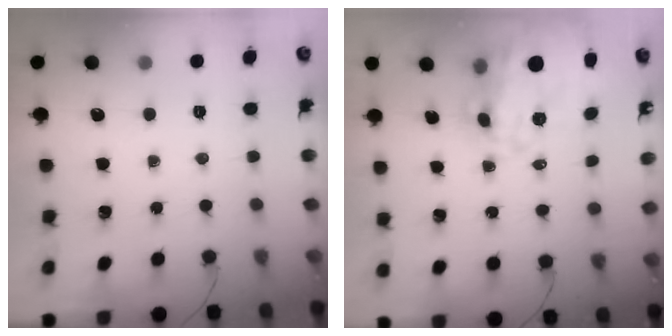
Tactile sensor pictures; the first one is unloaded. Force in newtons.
{"total": 14.0, "press": 13.4, "slide": 4.1}